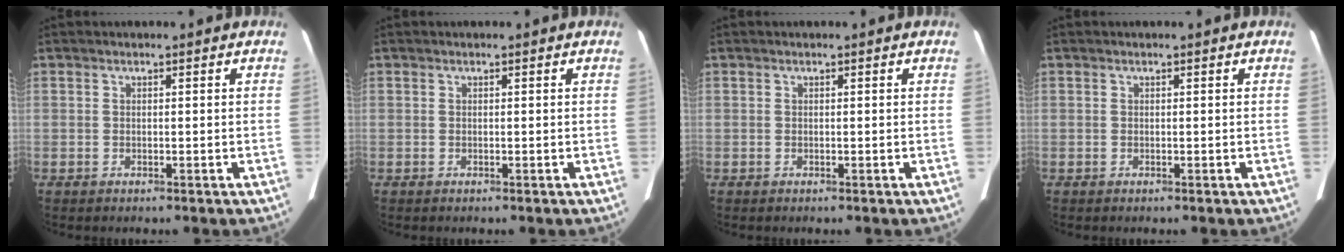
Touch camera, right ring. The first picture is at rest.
{"total": 0.0}
{"total": 0.0}
{"total": 0.0}